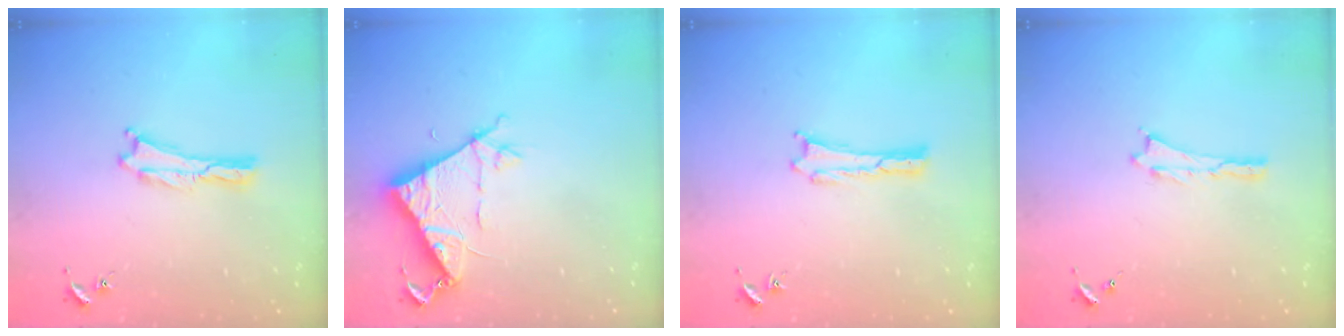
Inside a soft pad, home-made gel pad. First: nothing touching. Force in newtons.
{"total": 8.3, "press": 8.3, "slide": 0.6}
{"total": 0.0}
{"total": 0.0}